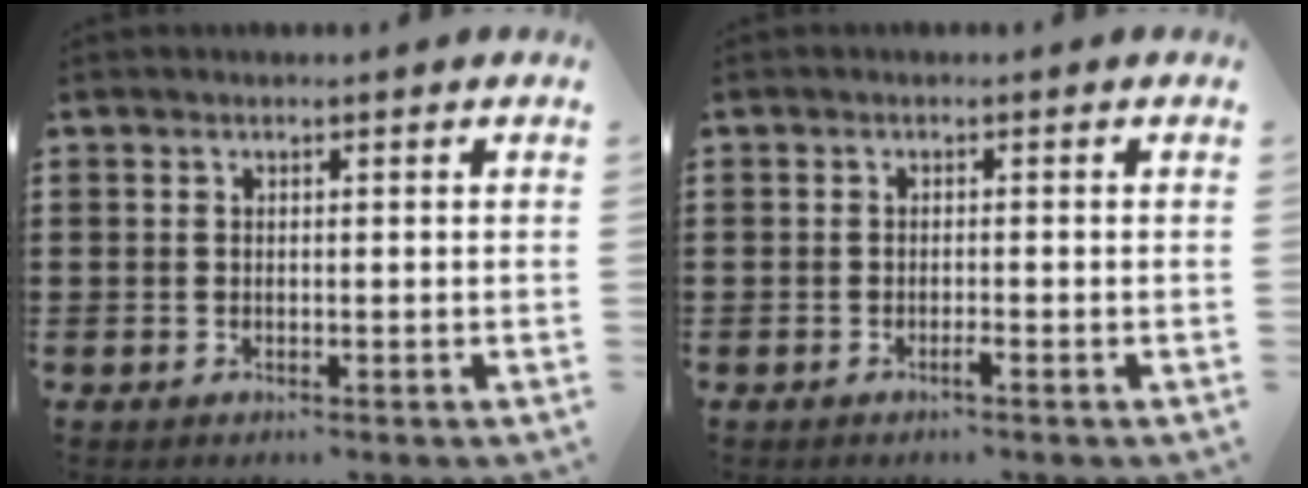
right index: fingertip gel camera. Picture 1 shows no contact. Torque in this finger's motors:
{"motor_torque": [0.34, 0.31, 0.03, 0.05]}